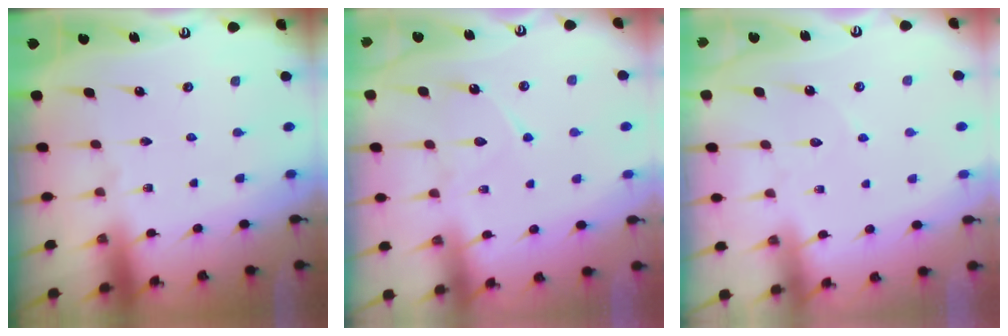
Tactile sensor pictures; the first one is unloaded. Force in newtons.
{"total": 8.2, "press": 8.1, "slide": 0.8}
{"total": 4.3, "press": 4.3, "slide": 0.6}